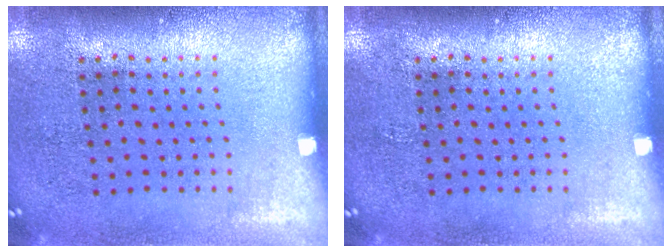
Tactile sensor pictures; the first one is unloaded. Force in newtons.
{"total": 0.0}